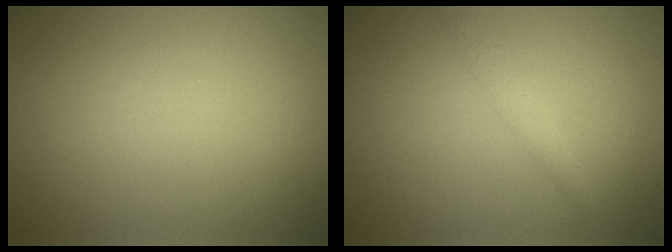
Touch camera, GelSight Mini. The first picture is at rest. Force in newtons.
{"total": 1.4, "press": 1.4, "slide": 0.1}